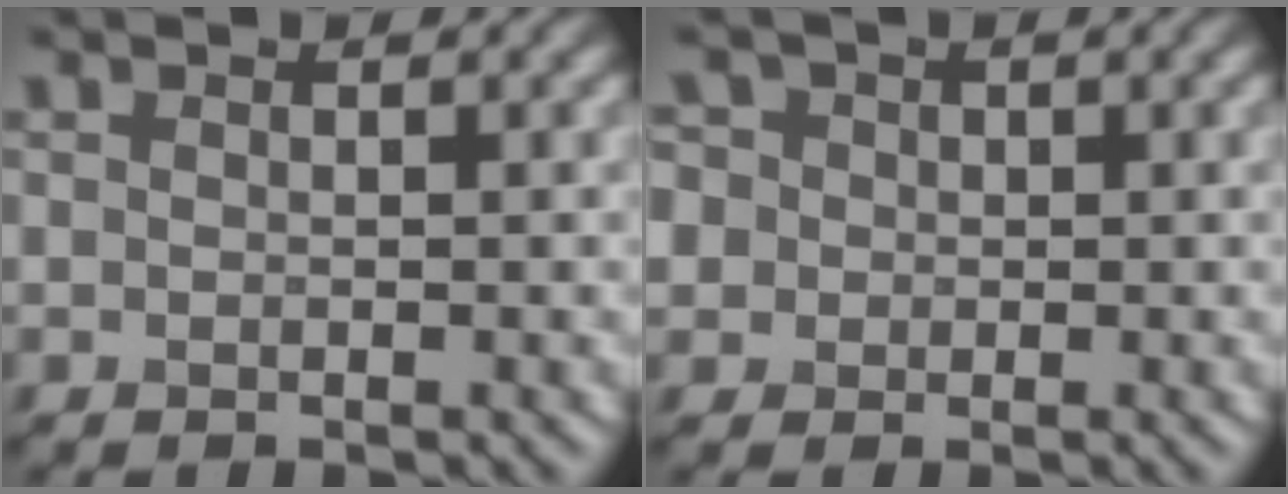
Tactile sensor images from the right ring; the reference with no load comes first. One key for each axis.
{"total": 5.9, "fx": 1.7, "fy": 5.2, "fz": 2.3, "tx": -0.049, "ty": 0.033, "tz": -0.002}